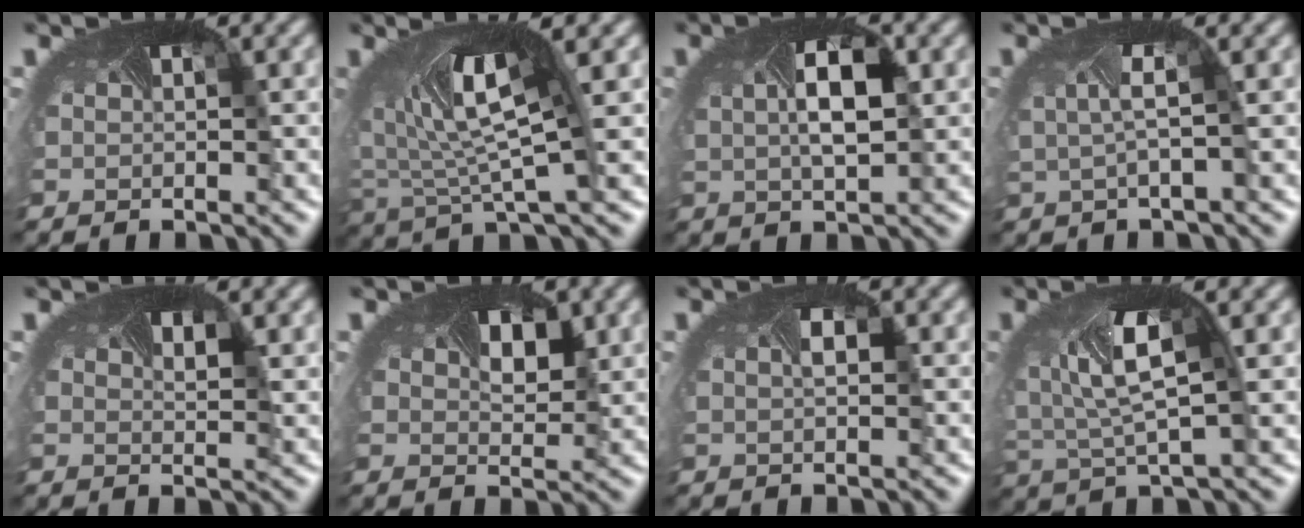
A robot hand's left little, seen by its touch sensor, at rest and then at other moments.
{"total": 6.4, "force": [1.6, 2.3, 5.8], "torque": [-0.131, -0.003, 0.024]}
{"total": 4.0, "force": [0.6, 1.8, 3.5], "torque": [-0.078, 0.002, 0.012]}
{"total": 1.5, "force": [-0.1, 0.2, 1.5], "torque": [-0.045, 0.000, 0.000]}
{"total": 1.3, "force": [0.8, 0.4, 0.9], "torque": [-0.019, -0.002, 0.009]}
{"total": 2.2, "force": [0.8, 1.5, 1.4], "torque": [-0.024, -0.001, 0.009]}
{"total": 0.7, "force": [0.0, 0.3, 0.7], "torque": [-0.013, 0.001, 0.002]}
{"total": 5.8, "force": [1.0, 2.6, 5.1], "torque": [-0.122, 0.004, 0.014]}